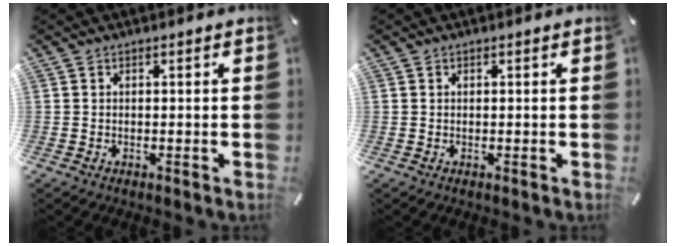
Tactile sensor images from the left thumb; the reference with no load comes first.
{"total": 0.0}